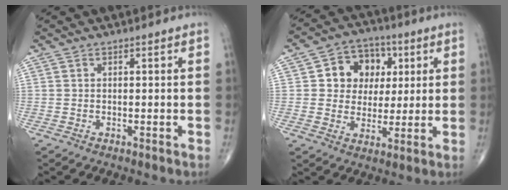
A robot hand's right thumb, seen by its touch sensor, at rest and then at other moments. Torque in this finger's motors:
{"motor_torque": [0.09, 0.14, 0.12, 0.06, 0.16]}